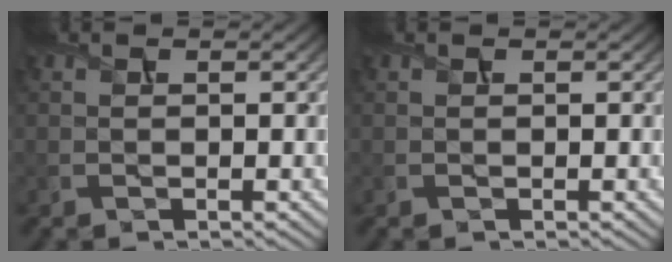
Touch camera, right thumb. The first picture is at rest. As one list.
[{"total": 0.0}]